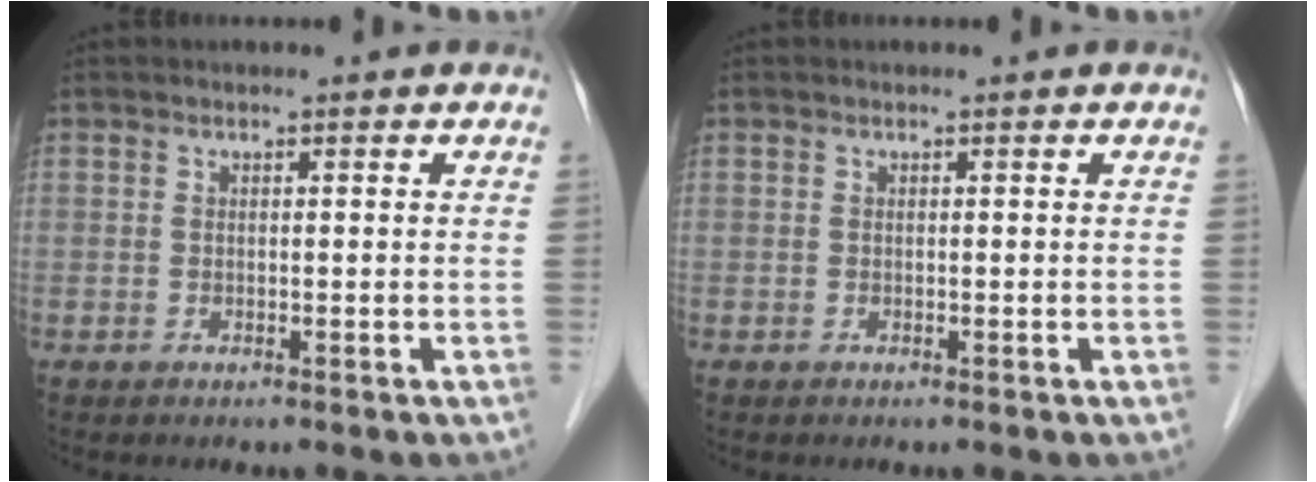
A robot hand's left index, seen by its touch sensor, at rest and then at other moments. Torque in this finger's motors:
{"motor_torque": [-0.07, -0.02, -0.01, -0.01]}